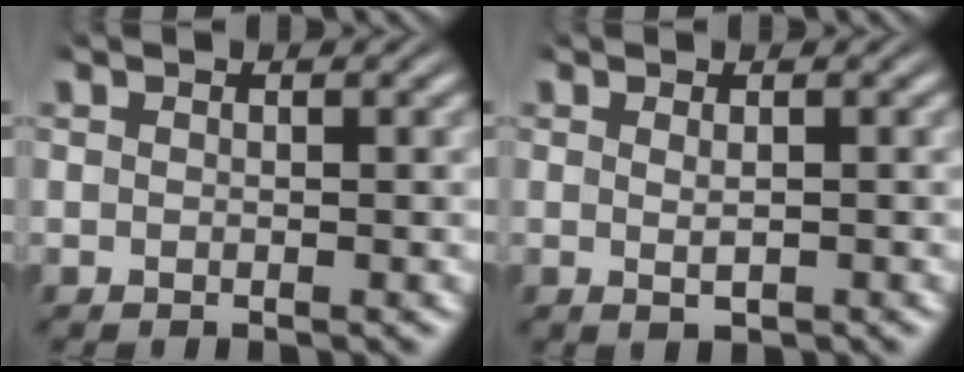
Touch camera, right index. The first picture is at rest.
{"total": 1.1, "force": [-0.3, -0.1, 1.0], "torque": [-0.016, -0.009, 0.004]}